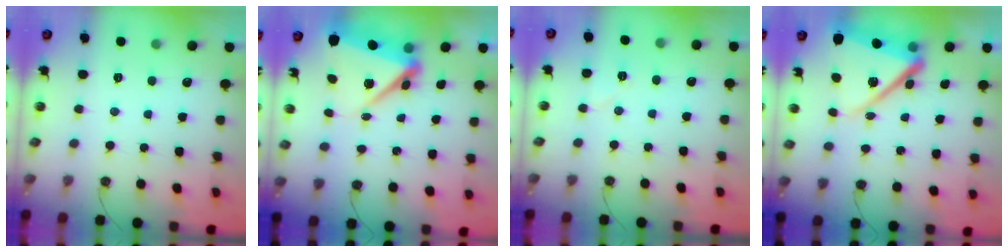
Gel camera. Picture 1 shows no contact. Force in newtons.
{"total": 9.6, "press": 9.4, "slide": 1.7}
{"total": 5.0, "press": 4.6, "slide": 1.8}
{"total": 15.1, "press": 15.0, "slide": 1.4}